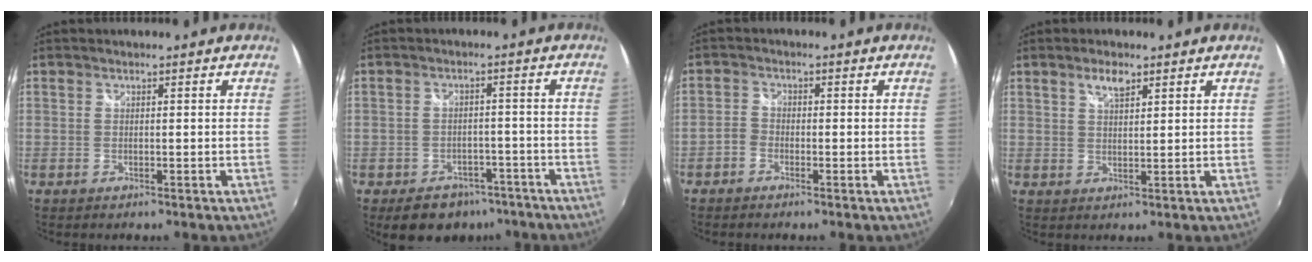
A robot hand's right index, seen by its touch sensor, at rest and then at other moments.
{"total": 8.8, "force": [-6.0, 5.9, 2.5], "torque": [-0.055, 0.025, -0.068]}
{"total": 2.2, "force": [-1.5, 1.4, 0.7], "torque": [-0.016, 0.005, -0.033]}
{"total": 3.3, "force": [2.2, 1.2, 2.2], "torque": [-0.037, 0.004, 0.038]}